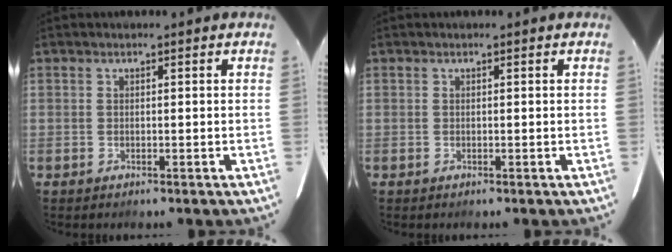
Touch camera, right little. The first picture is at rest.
{"total": 0.0}